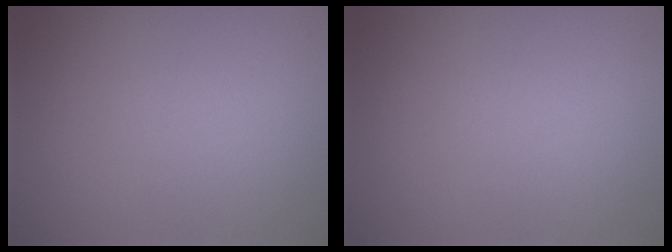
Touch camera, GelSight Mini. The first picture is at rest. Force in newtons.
{"total": 0.0}